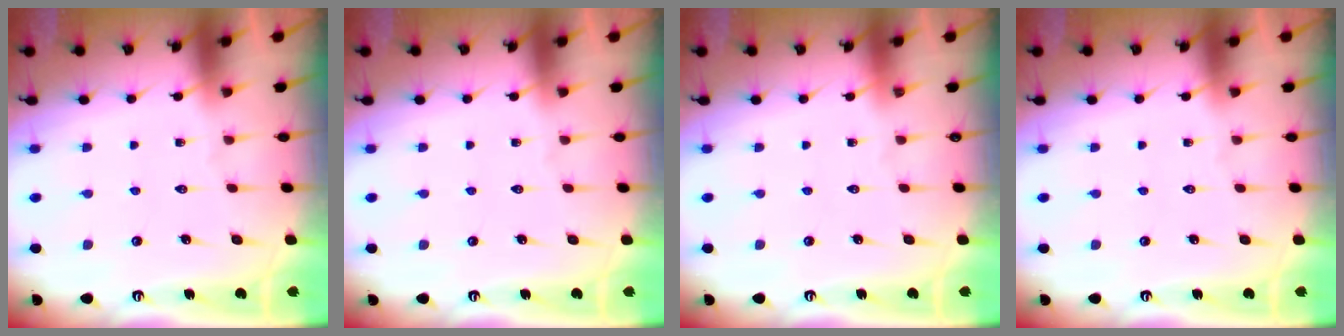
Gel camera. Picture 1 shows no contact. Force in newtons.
{"total": 0.0}
{"total": 0.0}
{"total": 0.0}